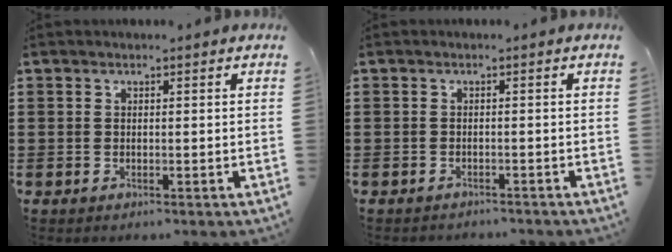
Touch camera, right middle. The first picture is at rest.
{"total": 0.9, "force": [-0.9, 0.0, 0.0], "torque": [-0.003, -0.001, -0.018]}